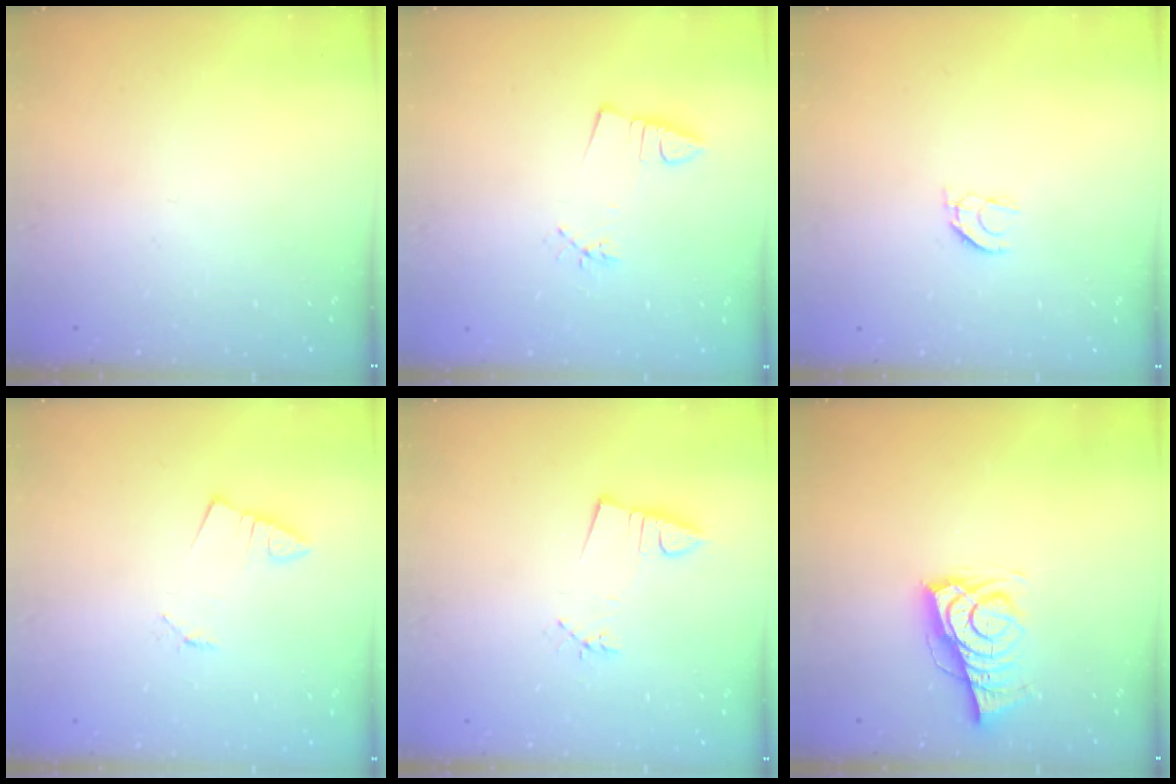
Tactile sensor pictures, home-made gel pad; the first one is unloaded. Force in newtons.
{"total": 2.6, "press": 1.1, "slide": 2.4}
{"total": 5.5, "press": 5.5, "slide": 0.3}
{"total": 1.3, "press": 1.2, "slide": 0.1}
{"total": 3.2, "press": 1.8, "slide": 2.7}
{"total": 9.0, "press": 8.3, "slide": 3.2}